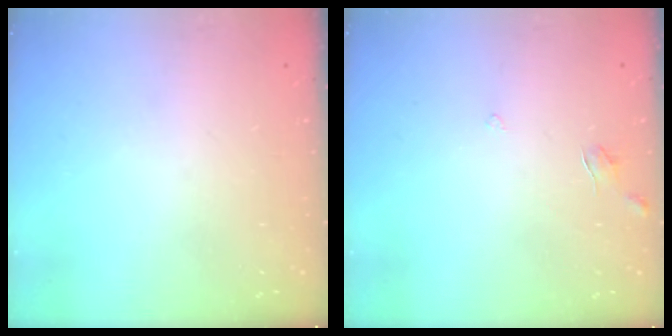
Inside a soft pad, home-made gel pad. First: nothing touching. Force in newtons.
{"total": 3.9, "press": 3.9, "slide": 0.3}